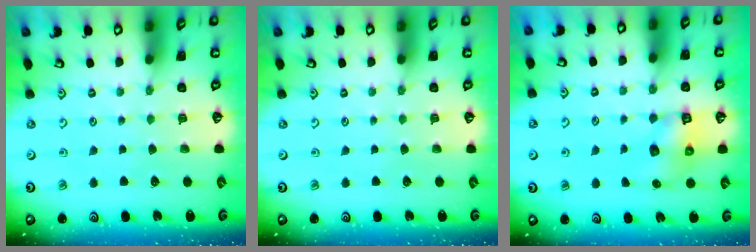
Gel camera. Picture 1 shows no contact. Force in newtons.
{"total": 0.0}
{"total": 7.4, "press": 7.3, "slide": 1.1}